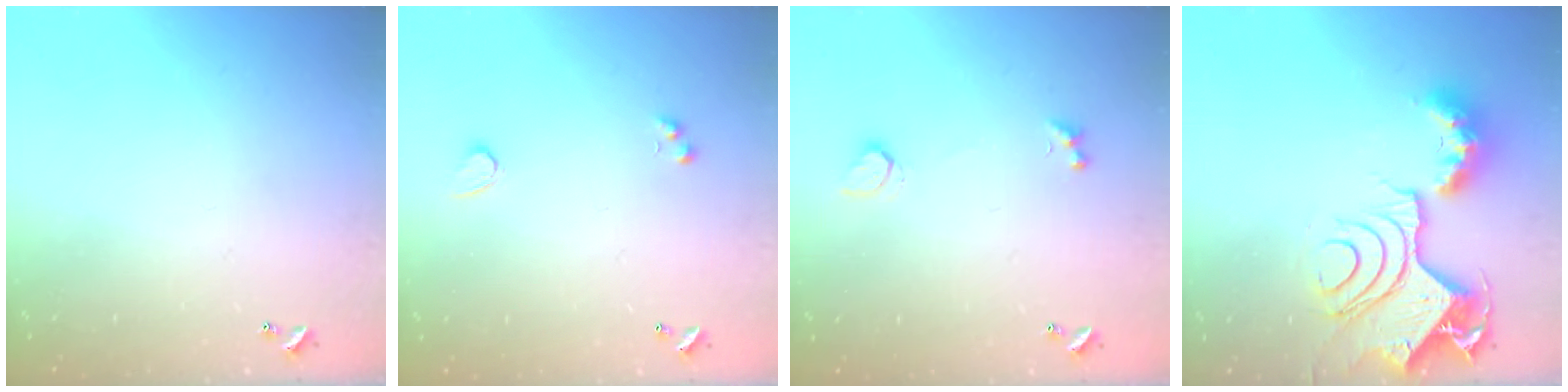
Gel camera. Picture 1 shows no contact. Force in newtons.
{"total": 1.9, "press": 1.5, "slide": 1.1}
{"total": 1.8, "press": 1.8, "slide": 0.5}
{"total": 15.5, "press": 15.4, "slide": 1.8}